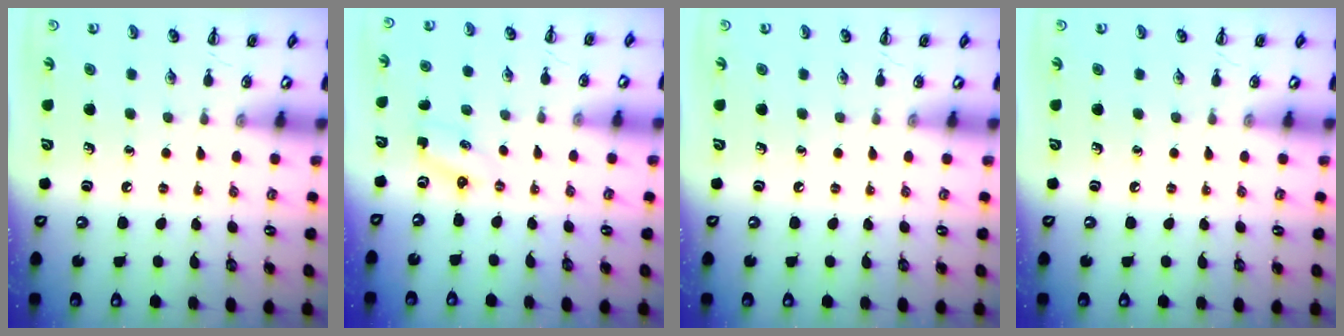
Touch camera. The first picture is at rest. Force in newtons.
{"total": 2.3, "press": 2.2, "slide": 0.7}
{"total": 0.0}
{"total": 0.0}